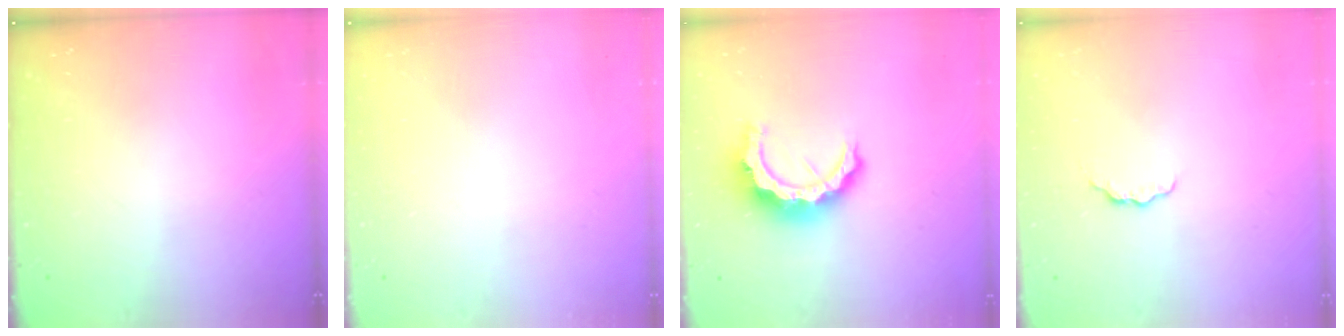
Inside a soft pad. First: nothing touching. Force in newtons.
{"total": 0.0}
{"total": 11.3, "press": 11.3, "slide": 1.0}
{"total": 4.3, "press": 4.2, "slide": 0.4}